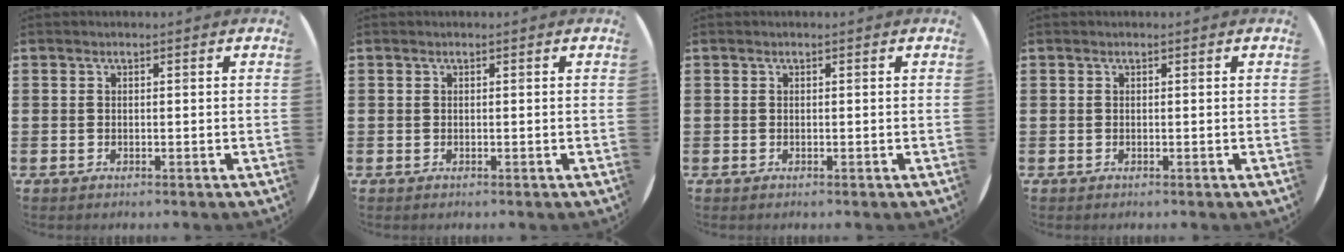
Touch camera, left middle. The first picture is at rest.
{"total": 0.0}
{"total": 0.0}
{"total": 0.0}